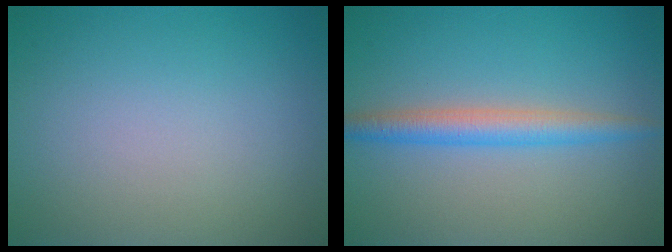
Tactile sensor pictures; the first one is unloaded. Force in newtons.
{"total": 3.1, "press": 3.1, "slide": 0.1}